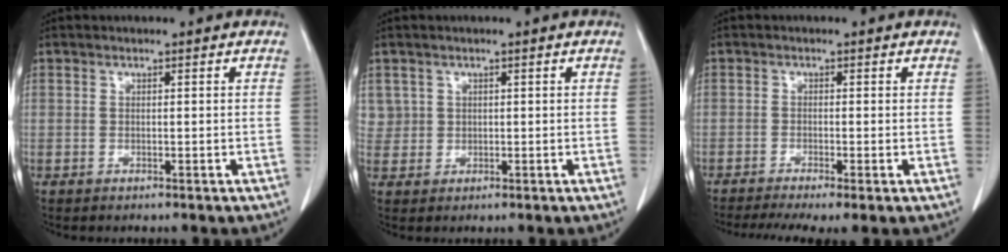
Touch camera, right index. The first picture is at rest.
{"total": 2.4, "force": [1.0, 2.1, -0.1], "torque": [0.019, 0.004, 0.012]}
{"total": 6.8, "force": [-4.8, 0.8, 4.7], "torque": [-0.074, -0.011, -0.079]}